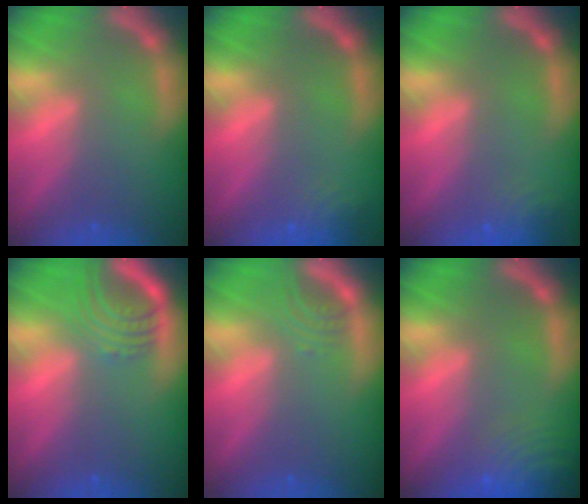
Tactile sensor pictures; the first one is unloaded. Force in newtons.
{"total": 2.4}
{"total": 3.0}
{"total": 5.0}
{"total": 2.0}
{"total": 10.0}